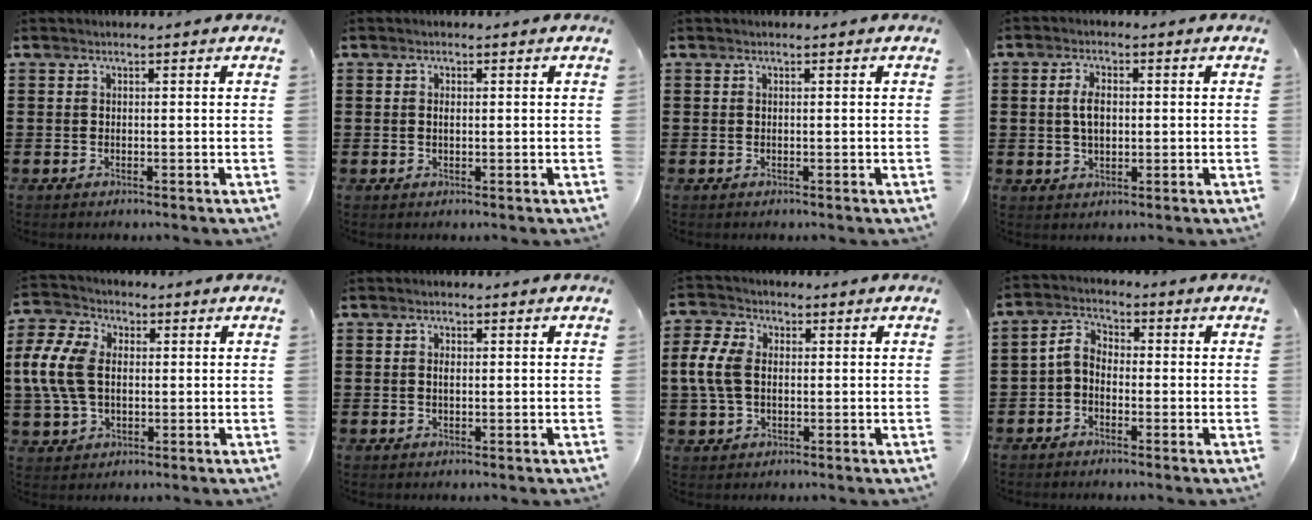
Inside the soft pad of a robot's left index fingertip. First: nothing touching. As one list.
[{"total": 0.7, "force": [0.1, 0.3, 0.6], "torque": [-0.013, -0.002, 0.003]}, {"total": 0.0}, {"total": 4.1, "force": [0.5, 2.1, 3.5], "torque": [-0.079, 0.006, 0.005]}, {"total": 9.6, "force": [0.5, 7.0, 6.6], "torque": [-0.179, 0.010, 0.003]}, {"total": 0.9, "force": [0.2, 0.5, 0.8], "torque": [-0.018, 0.001, 0.003]}, {"total": 6.7, "force": [0.3, 4.8, 4.7], "torque": [-0.131, 0.005, -0.003]}, {"total": 3.8, "force": [-1.3, 2.5, 2.5], "torque": [-0.064, 0.010, -0.032]}]